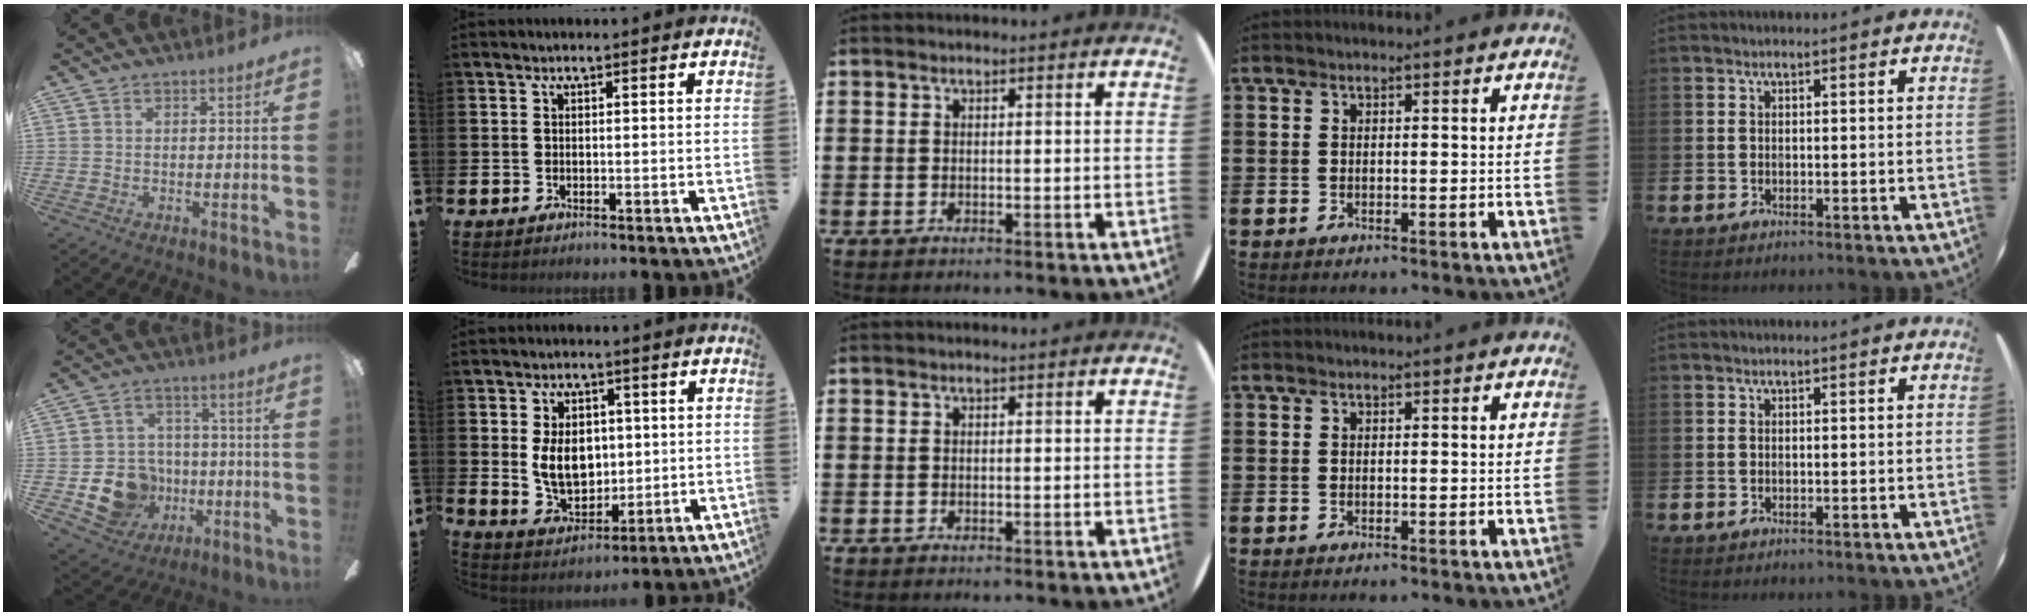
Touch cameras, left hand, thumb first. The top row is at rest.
{"thumb": {"total": 13.1, "force": [-4.2, 11.3, 5.1], "torque": [-0.100, 0.029, -0.062]}, "index": {"total": 6.7, "force": [1.0, 4.8, 4.5], "torque": [-0.075, 0.008, 0.014]}}